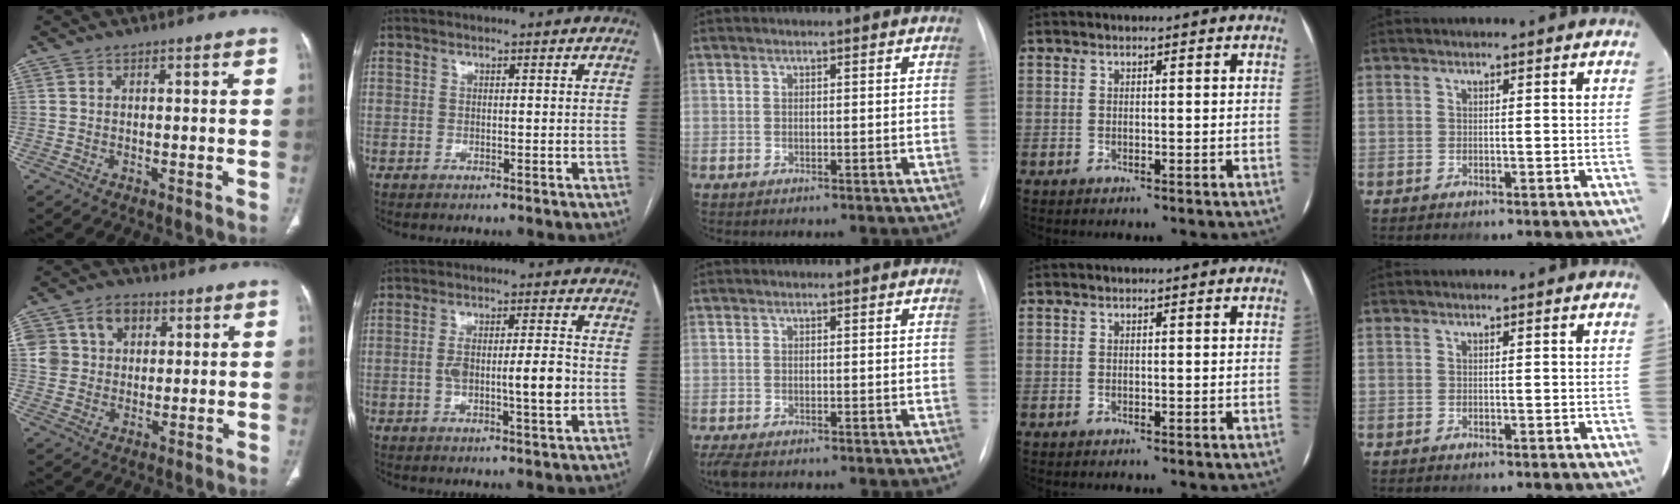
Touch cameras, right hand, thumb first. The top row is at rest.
{"thumb": {"total": 11.4, "force": [3.9, 9.2, 5.5], "torque": [-0.078, 0.007, 0.073]}, "index": {"total": 8.1, "force": [-1.2, 1.4, 7.9], "torque": [-0.139, 0.007, -0.020]}, "middle": {"total": 3.0, "force": [-2.2, 1.1, 1.8], "torque": [-0.041, -0.012, -0.035]}}